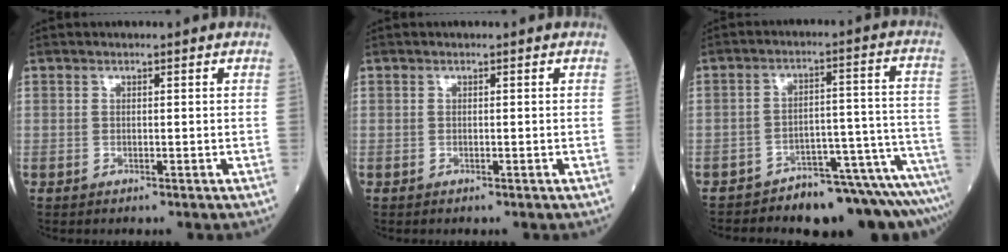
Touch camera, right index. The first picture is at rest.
{"total": 0.0}
{"total": 13.9, "force": [-13.1, 1.4, 4.4], "torque": [-0.015, 0.049, -0.175]}